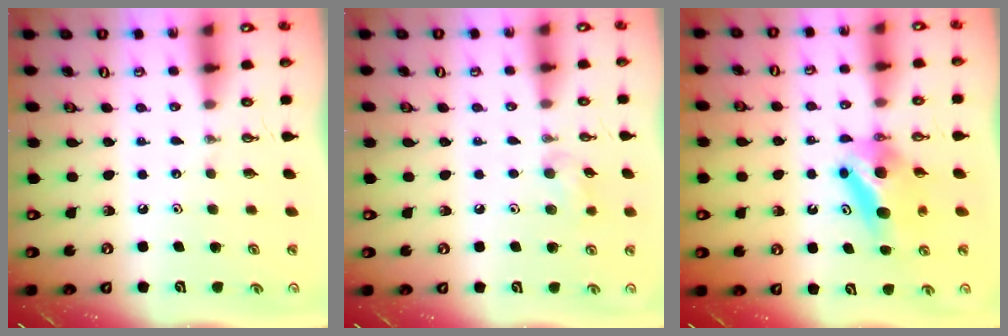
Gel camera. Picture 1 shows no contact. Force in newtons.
{"total": 8.2, "press": 7.9, "slide": 2.3}
{"total": 6.5, "press": 6.4, "slide": 1.3}